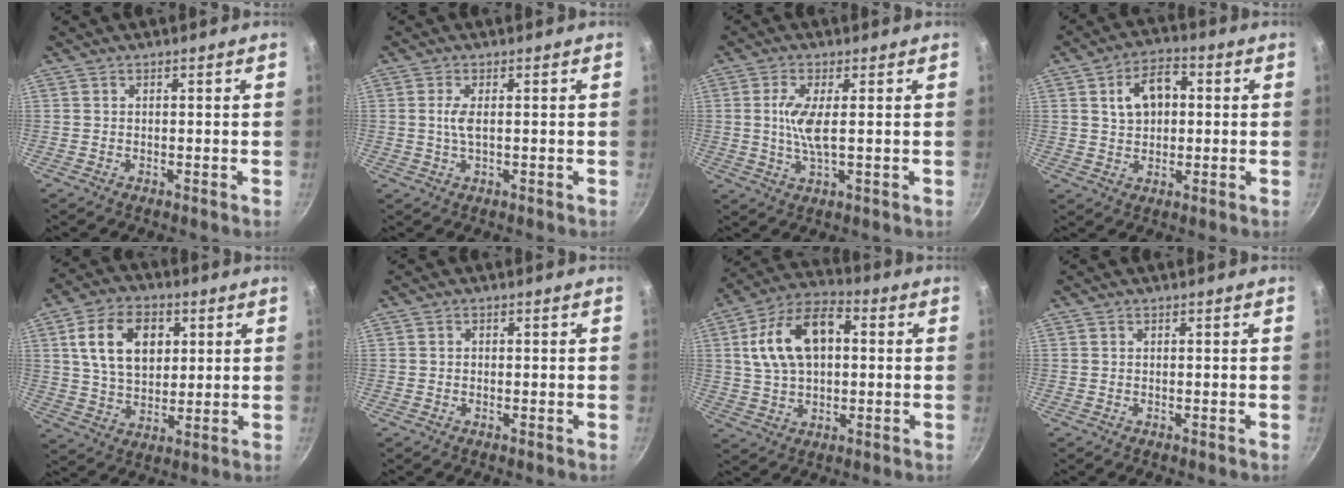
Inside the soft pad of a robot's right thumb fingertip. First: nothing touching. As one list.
[{"total": 2.7, "force": [0.3, 0.9, 2.5], "torque": [-0.059, 0.001, 0.005]}, {"total": 6.3, "force": [0.5, 1.6, 6.0], "torque": [-0.135, -0.002, 0.011]}, {"total": 8.9, "force": [1.7, 6.1, 6.3], "torque": [-0.078, 0.015, 0.025]}, {"total": 14.1, "force": [4.0, 9.6, 9.6], "torque": [-0.141, -0.002, 0.067]}, {"total": 0.6, "force": [0.0, 0.6, 0.2], "torque": [-0.001, 0.003, 0.000]}, {"total": 15.9, "force": [2.6, 9.8, 12.3], "torque": [-0.203, 0.026, 0.036]}, {"total": 0.0}]